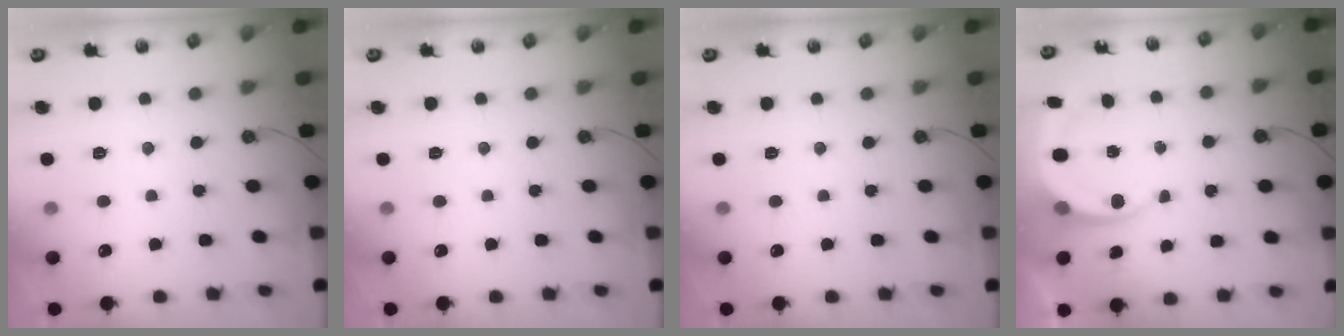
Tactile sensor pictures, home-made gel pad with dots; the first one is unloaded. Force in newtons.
{"total": 0.0}
{"total": 0.0}
{"total": 8.7, "press": 8.6, "slide": 0.7}